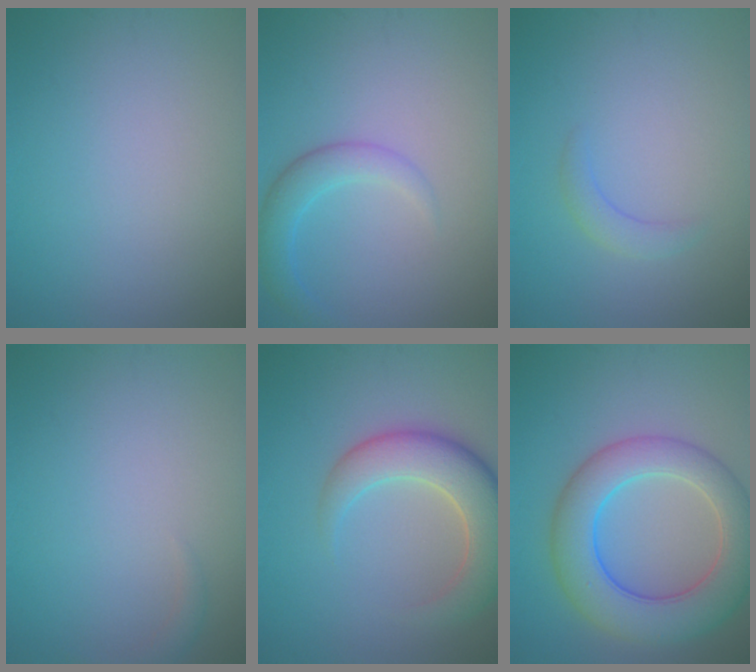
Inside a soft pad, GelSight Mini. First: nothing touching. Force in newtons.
{"total": 2.8, "press": 2.8, "slide": 0.1}
{"total": 1.5, "press": 1.5, "slide": 0.2}
{"total": 0.9, "press": 0.9, "slide": 0.1}
{"total": 6.5, "press": 6.5, "slide": 0.5}
{"total": 8.2, "press": 8.2, "slide": 0.2}